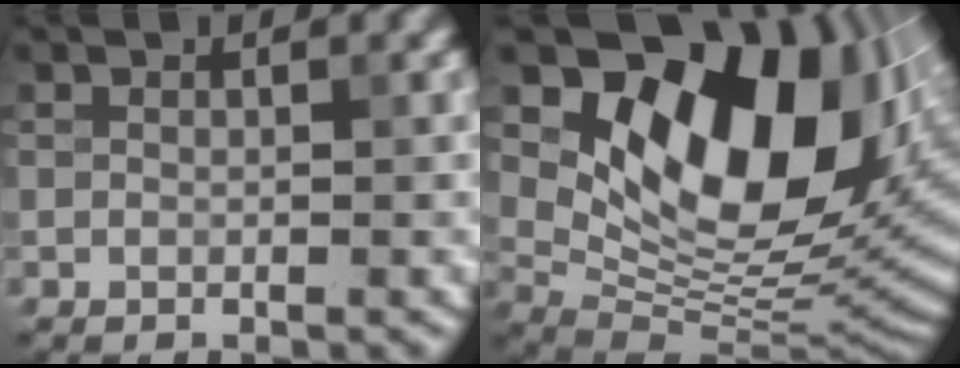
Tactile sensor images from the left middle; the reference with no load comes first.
{"total": 14.4, "force": [5.1, 8.7, 10.3], "torque": [-0.142, 0.012, 0.093]}